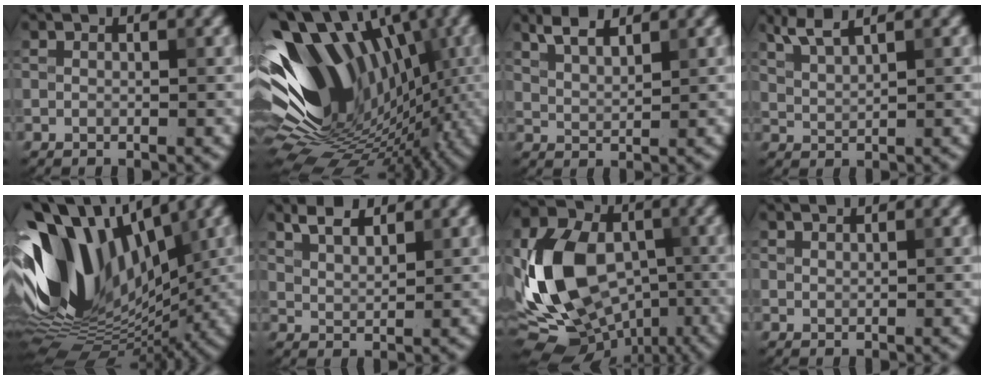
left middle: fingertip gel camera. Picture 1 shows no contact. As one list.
[{"total": 15.9, "force": [0.7, 11.1, 11.4], "torque": [-0.205, 0.019, 0.006]}, {"total": 3.0, "force": [2.3, 0.9, 1.6], "torque": [-0.033, 0.007, 0.045]}, {"total": 2.7, "force": [2.2, 0.5, 1.5], "torque": [-0.029, 0.006, 0.051]}, {"total": 14.7, "force": [1.7, 8.8, 11.6], "torque": [-0.228, 0.020, 0.018]}, {"total": 2.6, "force": [2.1, 0.9, 1.3], "torque": [-0.024, 0.003, 0.043]}, {"total": 15.1, "force": [-2.1, 10.5, 10.7], "torque": [-0.213, 0.008, -0.046]}, {"total": 0.5, "force": [0.5, 0.0, -0.1], "torque": [0.007, -0.001, 0.011]}]